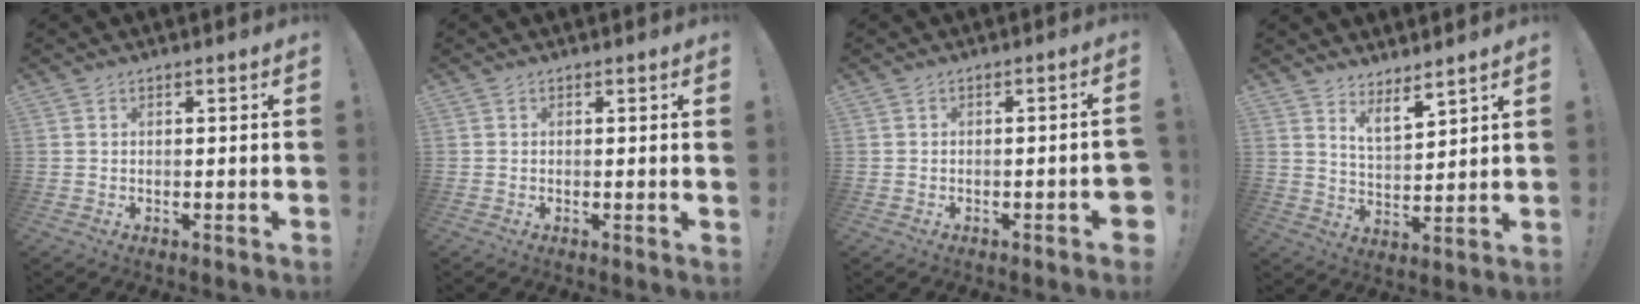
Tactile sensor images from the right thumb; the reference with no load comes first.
{"total": 1.0, "force": [0.4, -0.5, 0.8], "torque": [-0.014, -0.002, 0.006]}
{"total": 2.8, "force": [-1.4, 0.0, 2.4], "torque": [-0.041, 0.001, -0.020]}
{"total": 6.5, "force": [5.7, 1.5, 2.5], "torque": [-0.053, -0.038, 0.106]}